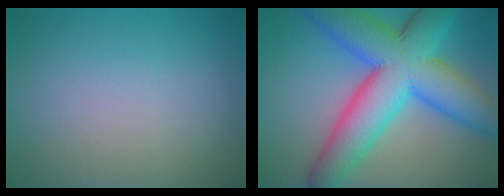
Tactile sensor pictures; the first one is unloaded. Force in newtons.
{"total": 12.6, "press": 12.6, "slide": 0.2}